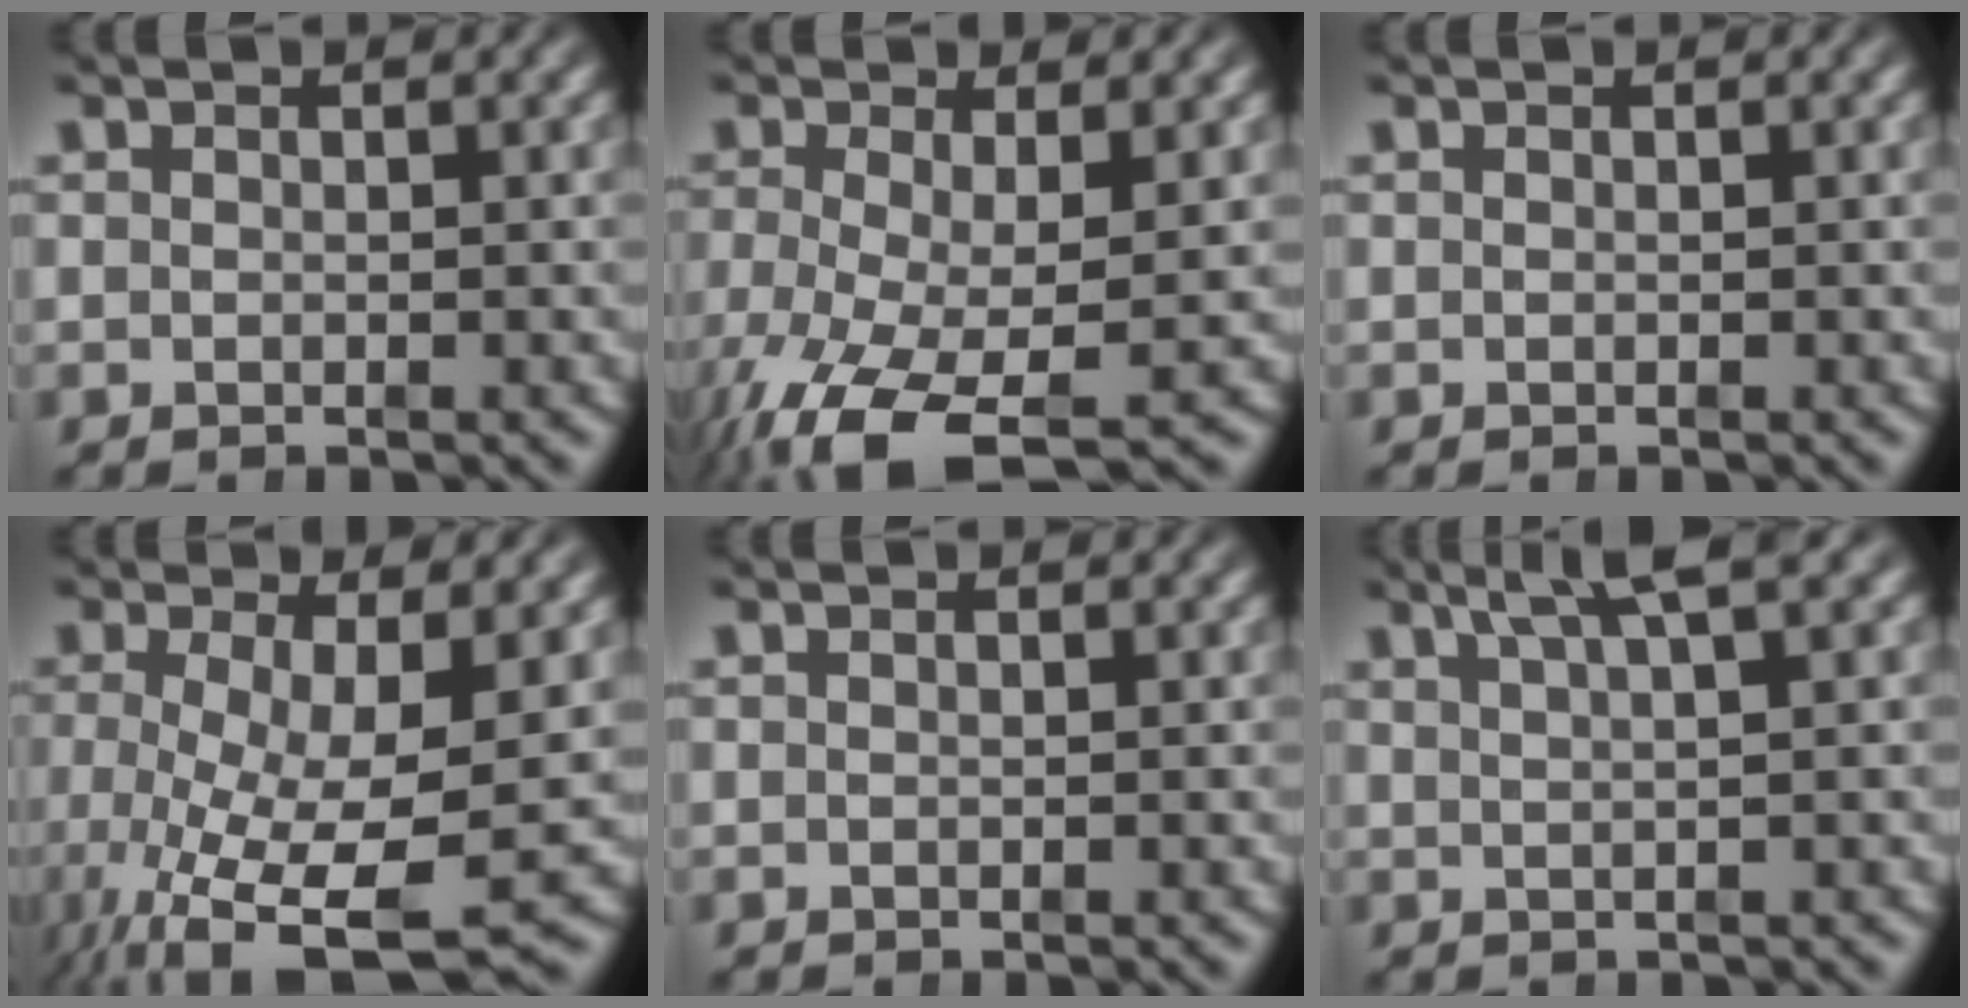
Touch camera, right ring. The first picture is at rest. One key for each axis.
{"total": 6.4, "fx": -3.2, "fy": 2.9, "fz": 4.6, "tx": -0.120, "ty": -0.051, "tz": -0.028}
{"total": 0.0}
{"total": 8.2, "fx": -2.9, "fy": 3.5, "fz": 6.8, "tx": -0.139, "ty": -0.051, "tz": -0.017}
{"total": 0.0}
{"total": 4.4, "fx": 3.1, "fy": -0.3, "fz": 3.1, "tx": -0.037, "ty": 0.018, "tz": 0.049}